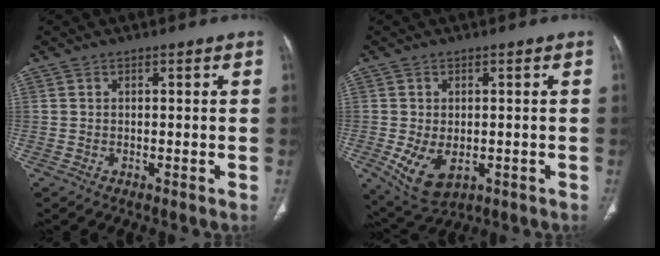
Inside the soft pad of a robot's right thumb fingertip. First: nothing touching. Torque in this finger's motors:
{"motor_torque": [0.19, 0.01, 0.94, 0.13, 0.26]}